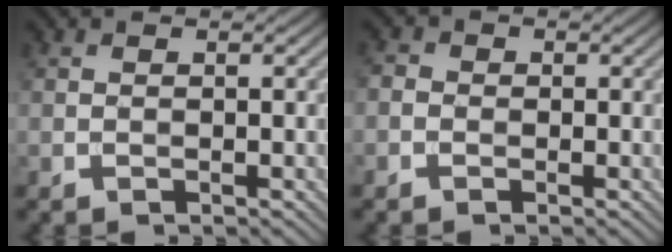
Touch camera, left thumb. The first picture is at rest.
{"total": 1.6, "force": [-0.7, 1.4, 0.5], "torque": [-0.011, 0.002, -0.023]}